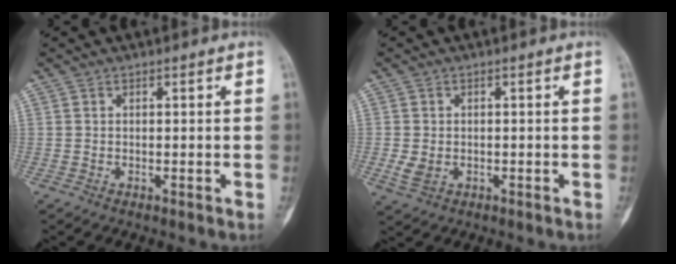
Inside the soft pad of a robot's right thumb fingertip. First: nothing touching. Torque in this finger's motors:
{"motor_torque": [-0.26, 0.40, 0.13, 0.02, 0.03]}